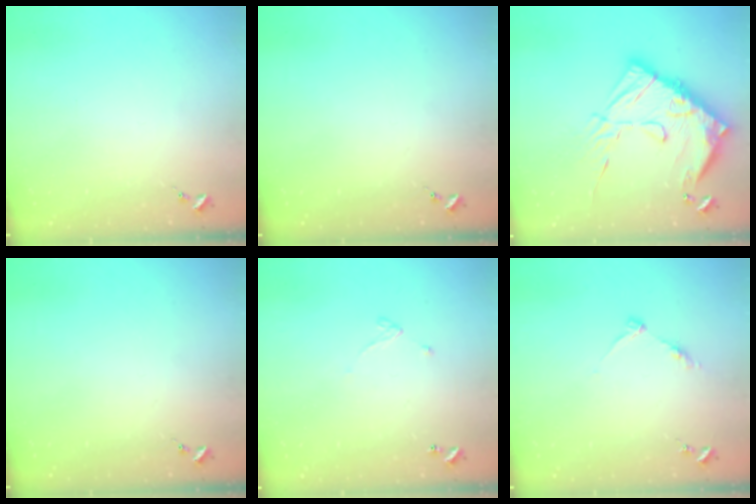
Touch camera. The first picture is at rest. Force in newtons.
{"total": 0.0}
{"total": 22.5, "press": 22.4, "slide": 2.1}
{"total": 0.0}
{"total": 3.4, "press": 3.4, "slide": 0.5}
{"total": 5.1, "press": 5.0, "slide": 0.8}